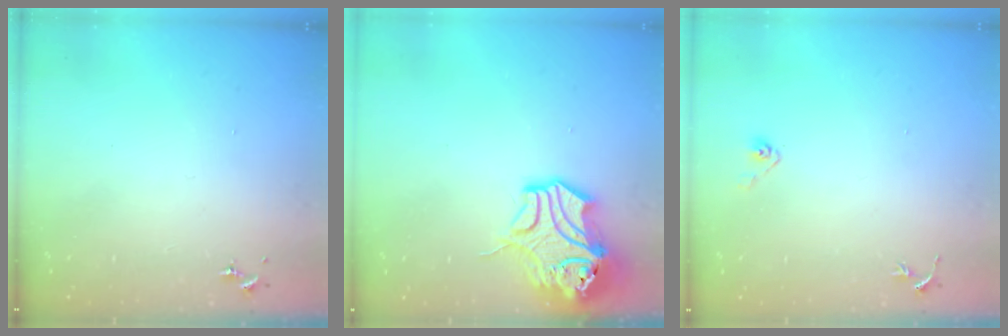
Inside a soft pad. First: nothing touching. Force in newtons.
{"total": 14.2, "press": 14.1, "slide": 1.9}
{"total": 3.5, "press": 3.2, "slide": 1.5}